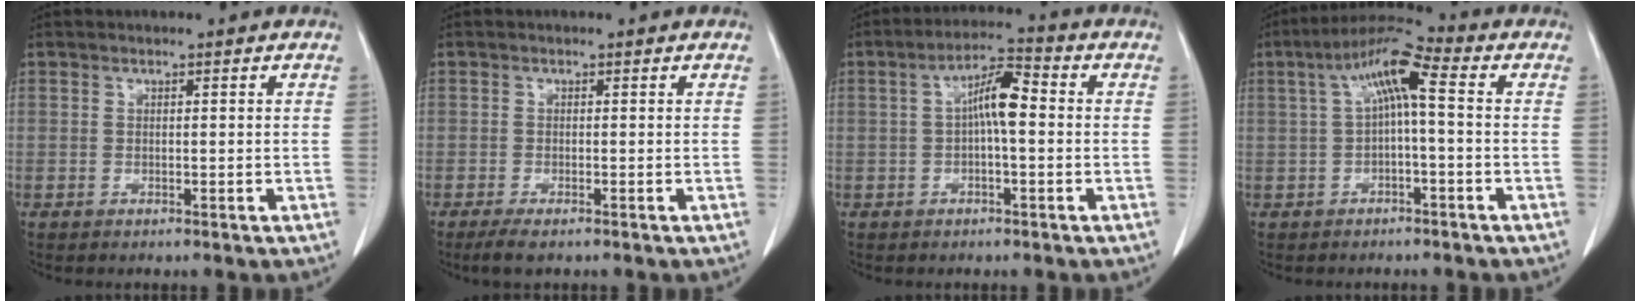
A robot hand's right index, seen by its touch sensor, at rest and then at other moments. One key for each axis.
{"total": 2.5, "fx": -1.7, "fy": 0.7, "fz": 1.7, "tx": -0.032, "ty": -0.006, "tz": -0.027}
{"total": 6.3, "fx": 0.2, "fy": 1.5, "fz": 6.1, "tx": -0.111, "ty": 0.021, "tz": 0.000}
{"total": 8.1, "fx": 1.1, "fy": 1.3, "fz": 7.9, "tx": -0.147, "ty": 0.035, "tz": 0.016}